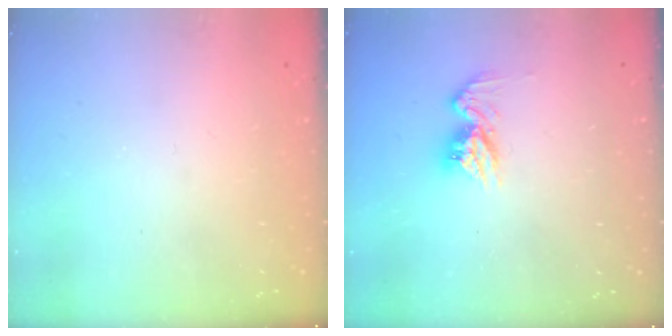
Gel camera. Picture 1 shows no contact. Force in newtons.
{"total": 10.0, "press": 9.9, "slide": 0.7}